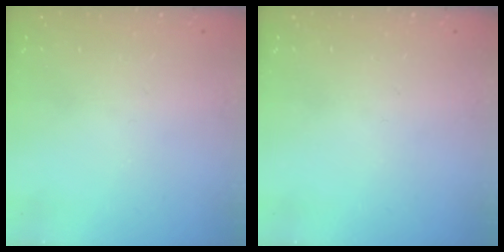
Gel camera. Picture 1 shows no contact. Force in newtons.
{"total": 0.0}